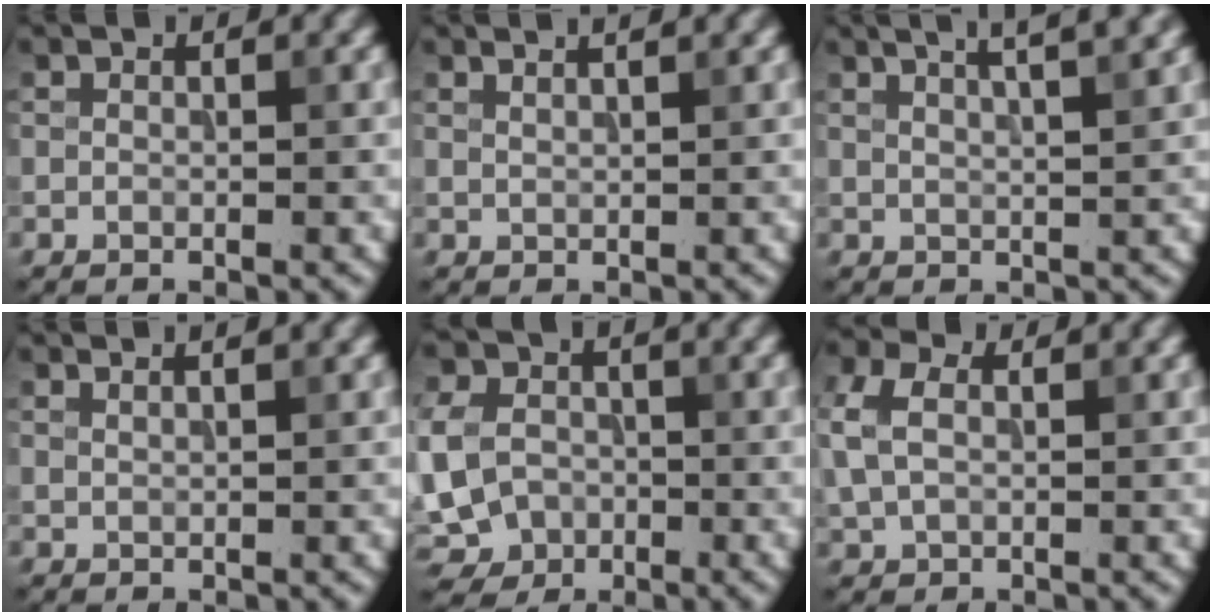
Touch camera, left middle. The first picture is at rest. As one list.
[{"total": 3.0, "force": [2.2, 1.1, 1.7], "torque": [-0.002, 0.014, 0.002]}, {"total": 6.6, "force": [4.2, 2.4, 4.4], "torque": [-0.030, 0.043, 0.032]}, {"total": 2.2, "force": [1.8, 0.8, 1.1], "torque": [0.001, 0.005, 0.006]}, {"total": 8.8, "force": [-1.7, 7.4, 4.6], "torque": [-0.109, -0.009, -0.055]}, {"total": 4.7, "force": [1.0, 3.3, 3.2], "torque": [-0.093, 0.013, 0.020]}]